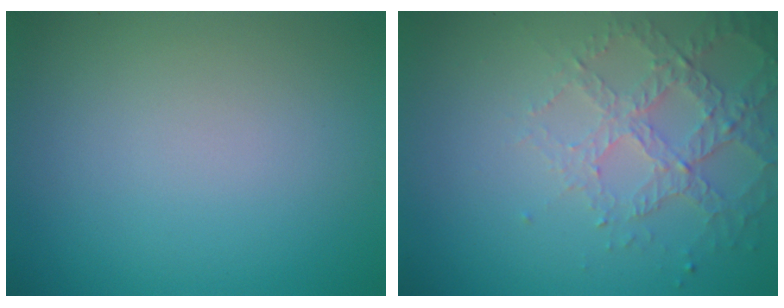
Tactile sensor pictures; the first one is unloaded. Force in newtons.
{"total": 4.1, "press": 3.0, "slide": 2.9}